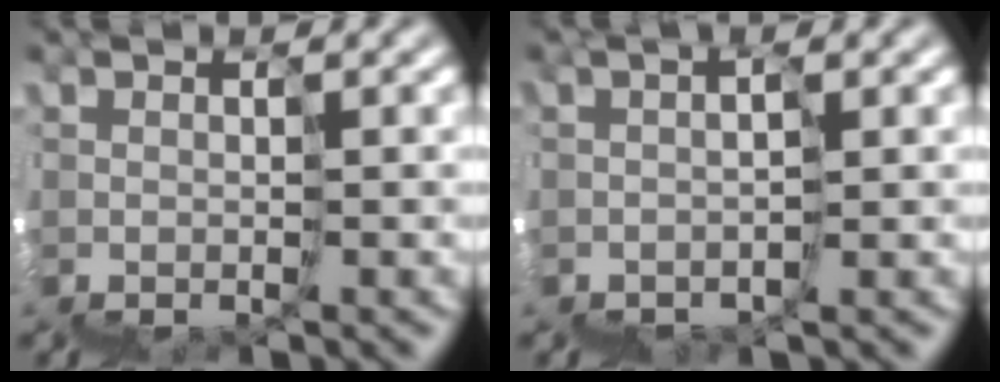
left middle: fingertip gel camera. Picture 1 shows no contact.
{"total": 0.9, "force": [0.7, 0.0, 0.5], "torque": [-0.008, 0.007, 0.010]}